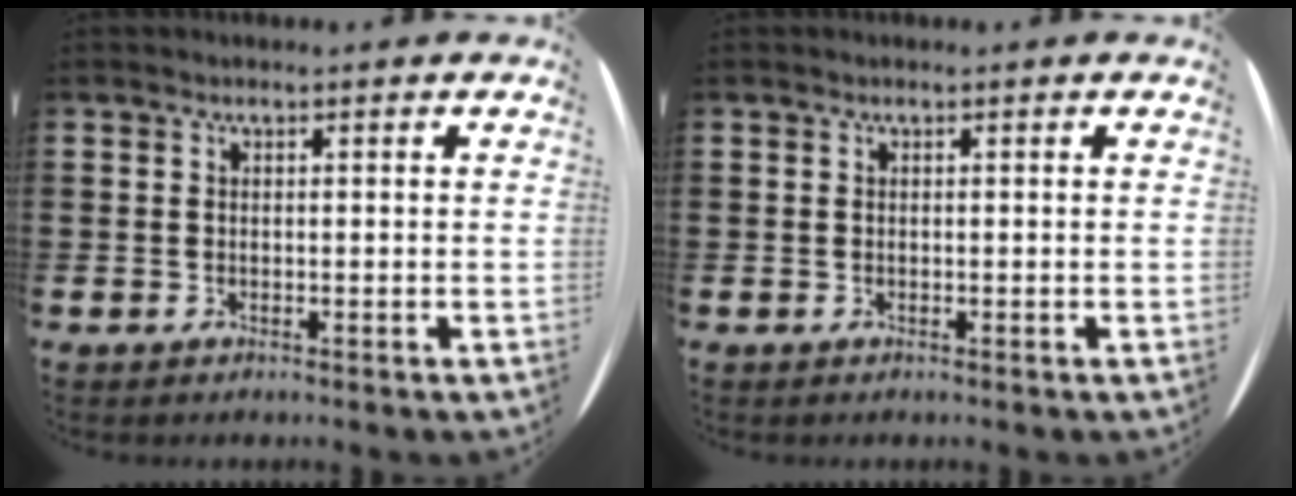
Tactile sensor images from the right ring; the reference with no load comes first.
{"total": 0.0}